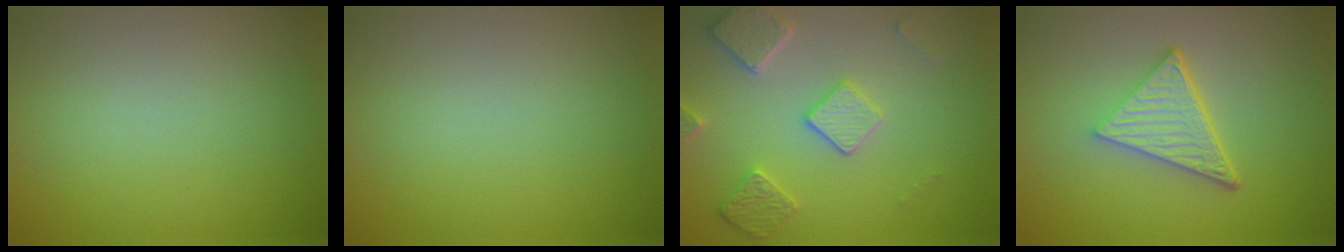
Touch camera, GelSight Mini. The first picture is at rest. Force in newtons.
{"total": 0.0}
{"total": 4.6, "press": 3.8, "slide": 2.6}
{"total": 4.9, "press": 3.5, "slide": 3.5}